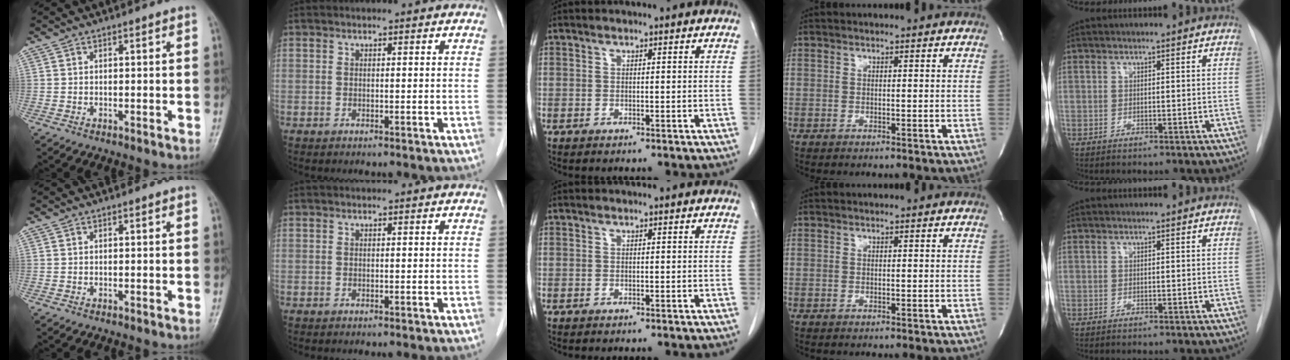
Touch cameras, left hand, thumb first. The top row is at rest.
{}